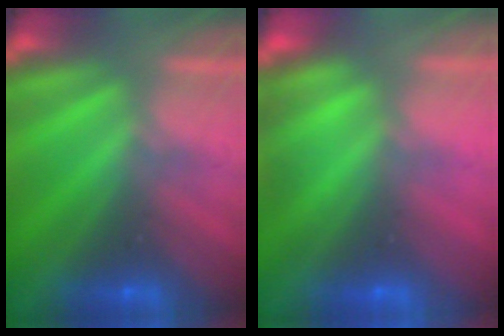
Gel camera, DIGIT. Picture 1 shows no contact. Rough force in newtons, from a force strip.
{"total": 3.5}